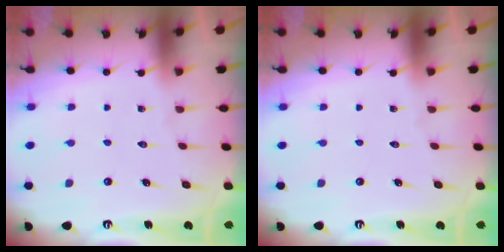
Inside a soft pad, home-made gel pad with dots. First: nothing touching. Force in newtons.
{"total": 0.0}